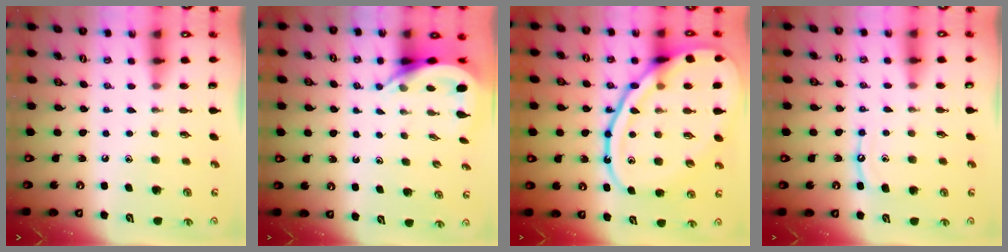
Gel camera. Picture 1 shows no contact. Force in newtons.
{"total": 5.8, "press": 5.7, "slide": 0.7}
{"total": 22.4, "press": 22.3, "slide": 1.9}
{"total": 7.1, "press": 7.0, "slide": 0.6}